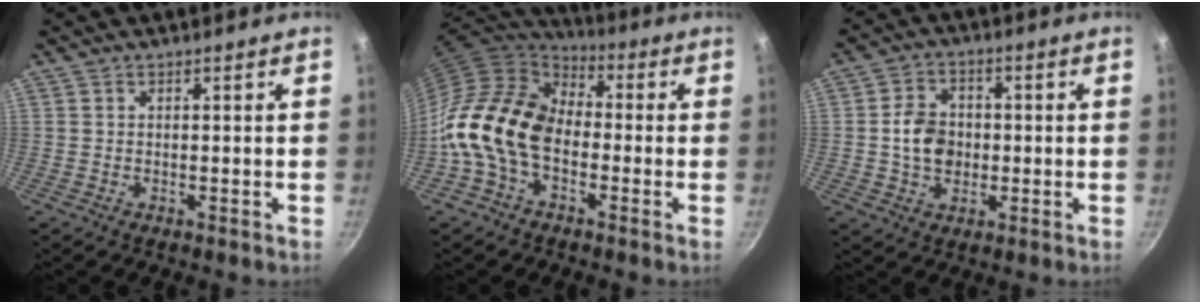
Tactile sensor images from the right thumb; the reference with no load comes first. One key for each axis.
{"total": 16.9, "fx": -3.0, "fy": 11.4, "fz": 12.0, "tx": -0.197, "ty": 0.043, "tz": -0.081}
{"total": 7.7, "fx": -0.4, "fy": 6.2, "fz": 4.6, "tx": -0.059, "ty": 0.013, "tz": -0.011}